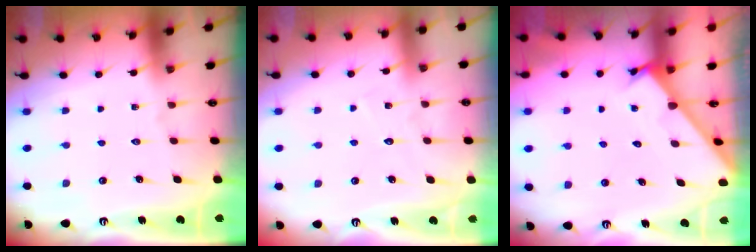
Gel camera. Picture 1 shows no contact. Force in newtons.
{"total": 3.5, "press": 3.5, "slide": 0.4}
{"total": 3.4, "press": 3.4, "slide": 0.1}